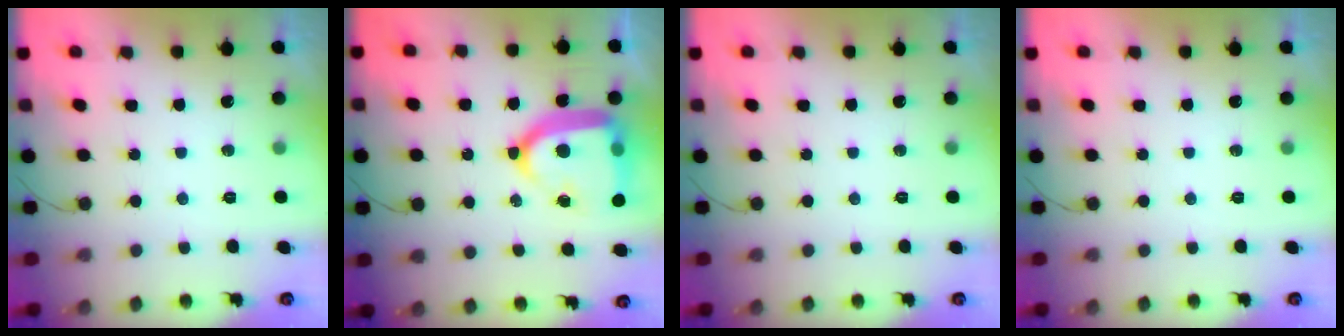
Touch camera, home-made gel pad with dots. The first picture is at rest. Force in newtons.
{"total": 20.5, "press": 20.4, "slide": 1.8}
{"total": 0.0}
{"total": 0.0}